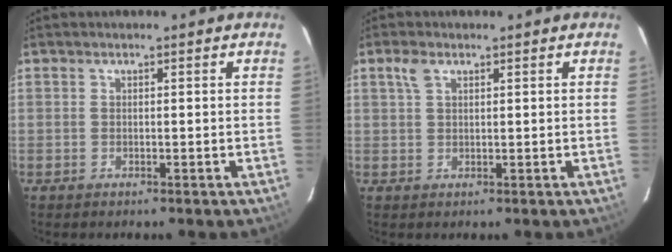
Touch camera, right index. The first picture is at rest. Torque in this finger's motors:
{"motor_torque": [0.08, 0.03, 0.06, 0.03]}